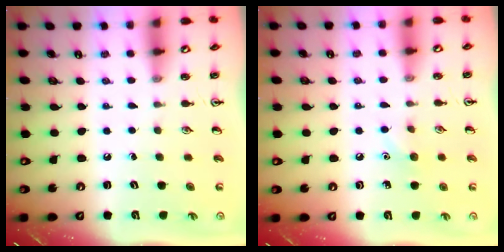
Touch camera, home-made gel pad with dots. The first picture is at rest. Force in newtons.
{"total": 5.4, "press": 5.1, "slide": 1.7}